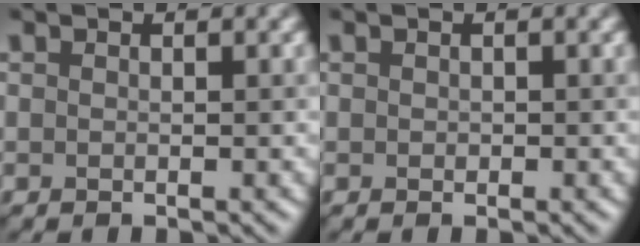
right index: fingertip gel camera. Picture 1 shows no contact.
{"total": 0.6, "force": [0.0, -0.1, -0.6], "torque": [0.002, -0.003, 0.003]}